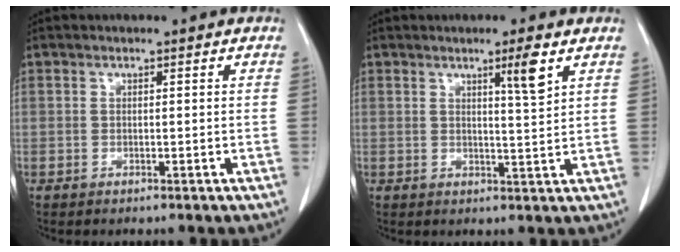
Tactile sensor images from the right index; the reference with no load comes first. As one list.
[{"total": 4.3, "force": [2.4, -0.4, 3.6], "torque": [-0.059, -0.009, 0.040]}]